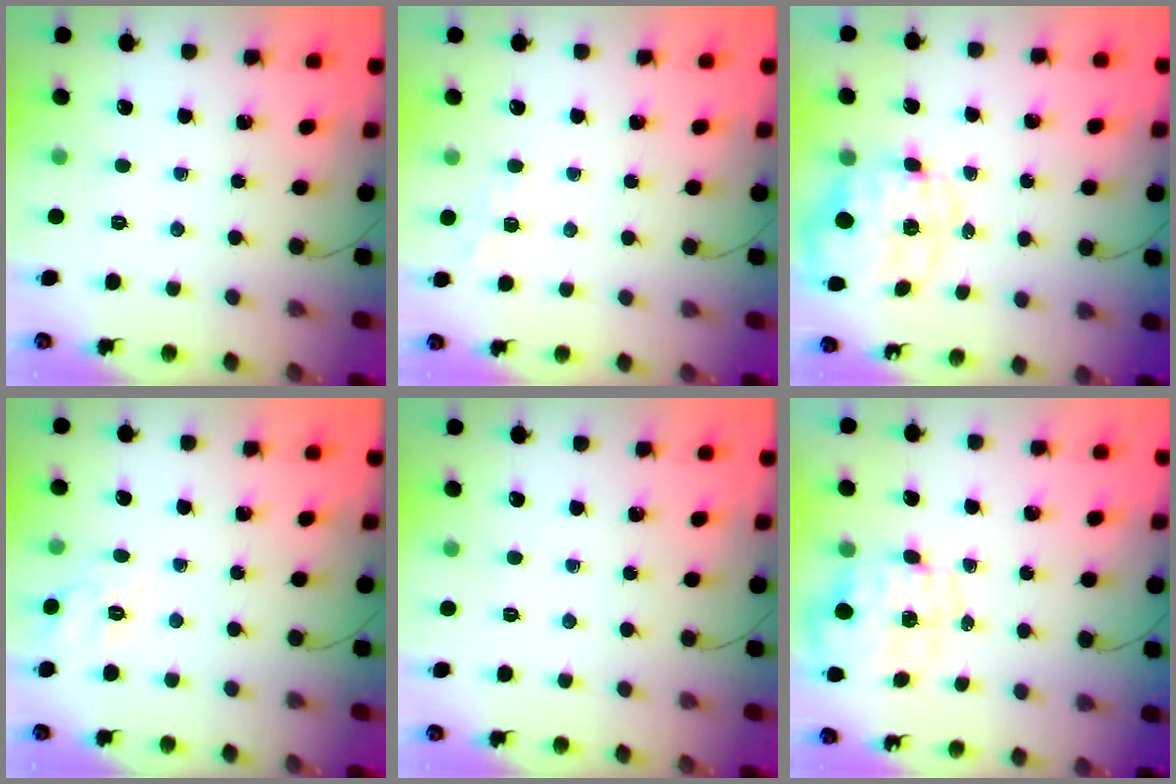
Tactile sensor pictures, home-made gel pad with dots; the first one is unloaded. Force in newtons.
{"total": 2.7, "press": 2.2, "slide": 1.6}
{"total": 3.8, "press": 3.4, "slide": 1.8}
{"total": 8.0, "press": 7.8, "slide": 1.8}
{"total": 0.0}
{"total": 1.3, "press": 1.2, "slide": 0.5}